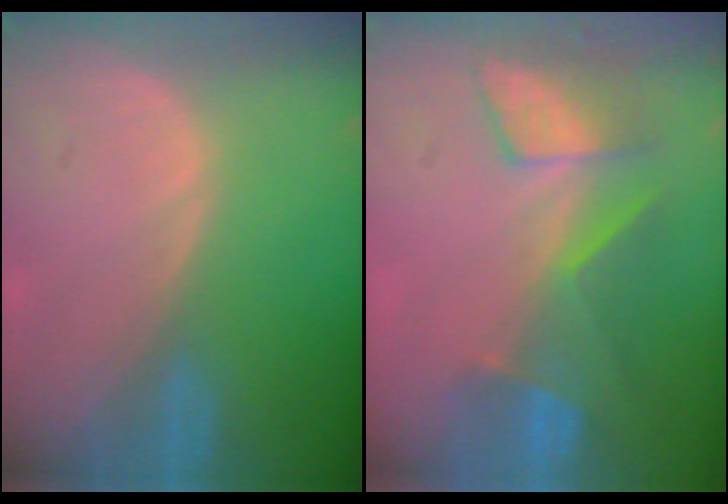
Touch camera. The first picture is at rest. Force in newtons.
{"total": 8.5, "press": 7.2, "slide": 4.5}